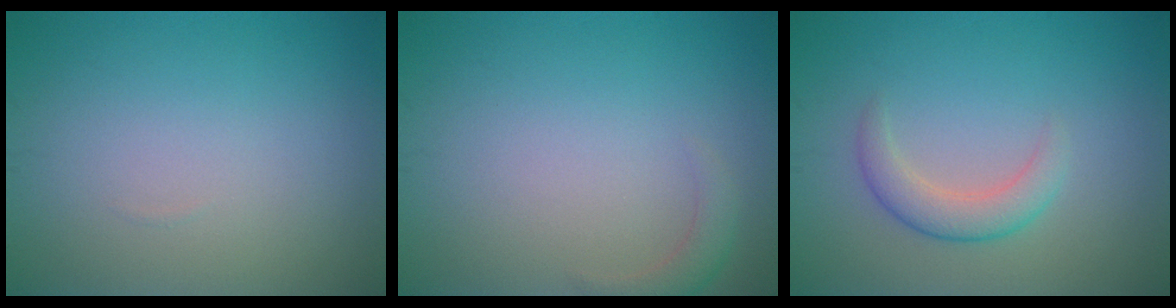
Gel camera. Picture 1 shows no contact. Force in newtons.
{"total": 1.6, "press": 1.6, "slide": 0.3}
{"total": 2.8, "press": 2.8, "slide": 0.2}